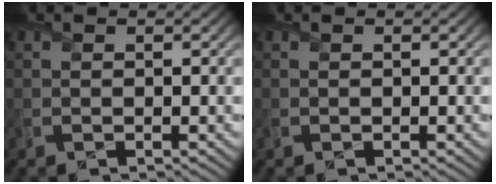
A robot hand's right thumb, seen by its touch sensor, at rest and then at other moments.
{"total": 0.0}